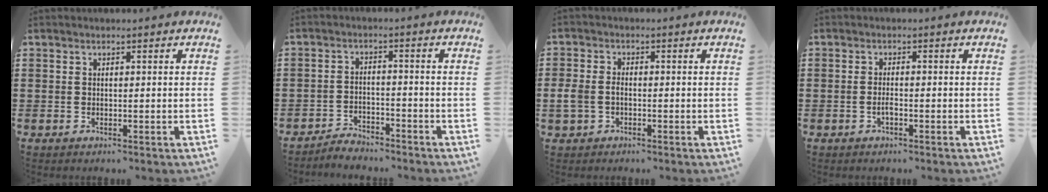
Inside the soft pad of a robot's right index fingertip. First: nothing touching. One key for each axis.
{"total": 3.0, "fx": -2.9, "fy": 0.4, "fz": -0.1, "tx": -0.006, "ty": 0.004, "tz": -0.063}
{"total": 2.9, "fx": -0.7, "fy": 2.0, "fz": 2.0, "tx": -0.062, "ty": -0.007, "tz": -0.019}
{"total": 1.5, "fx": -0.5, "fy": 0.5, "fz": 1.3, "tx": -0.026, "ty": -0.002, "tz": -0.009}